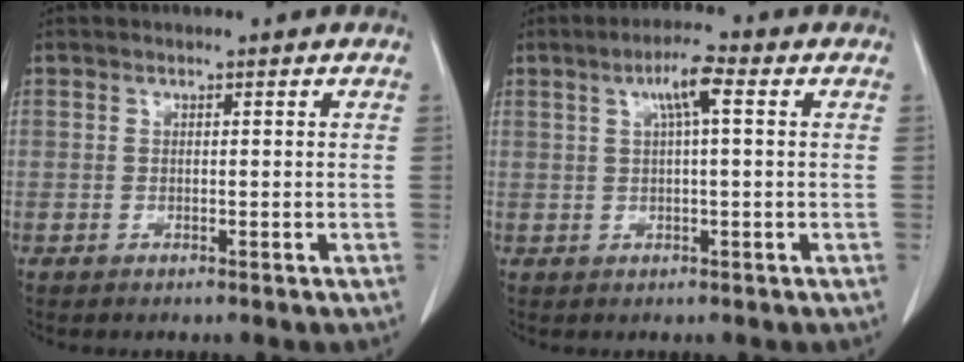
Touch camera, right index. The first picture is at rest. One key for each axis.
{"total": 4.6, "fx": 1.5, "fy": 0.4, "fz": 4.3, "tx": -0.079, "ty": 0.011, "tz": 0.027}